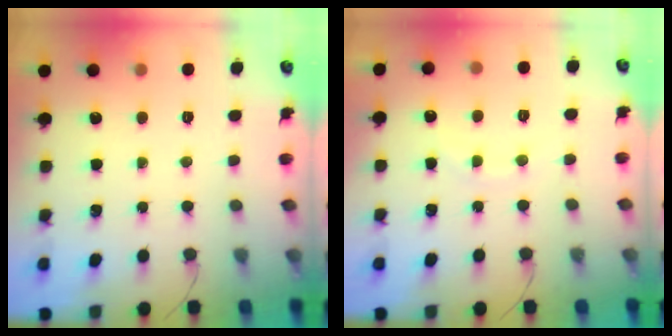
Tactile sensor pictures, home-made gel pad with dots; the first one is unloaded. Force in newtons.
{"total": 4.8, "press": 4.7, "slide": 1.1}